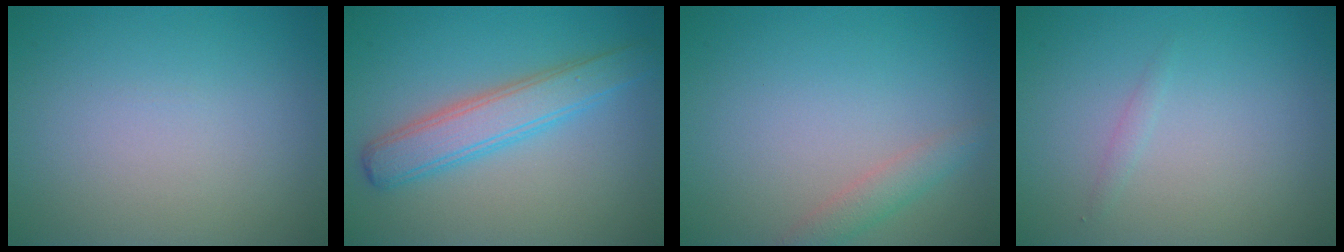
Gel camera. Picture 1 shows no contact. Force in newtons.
{"total": 4.3, "press": 4.3, "slide": 0.1}
{"total": 1.8, "press": 1.8, "slide": 0.1}
{"total": 0.6, "press": 0.6, "slide": 0.0}